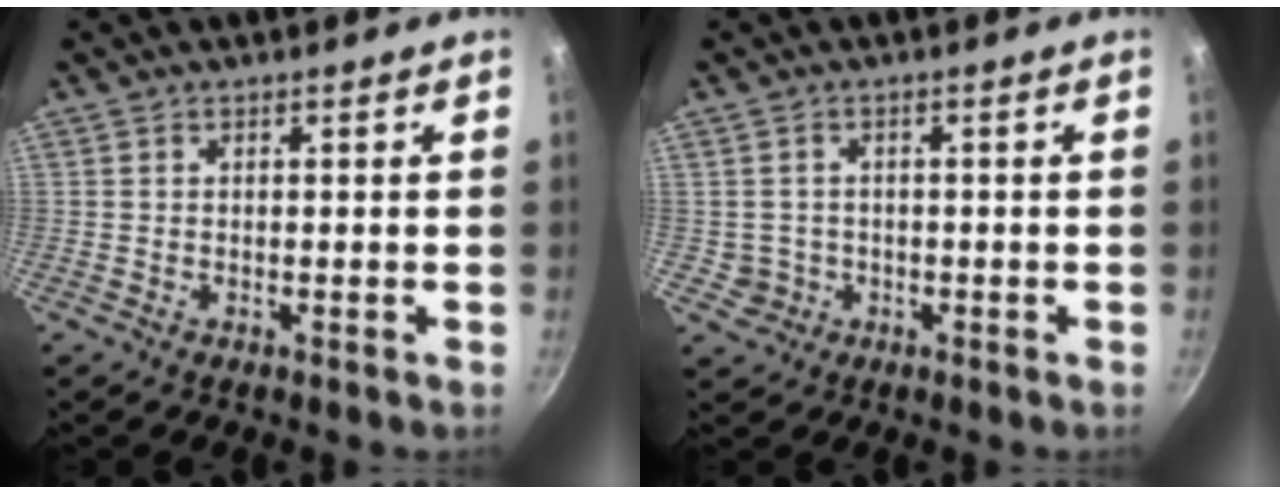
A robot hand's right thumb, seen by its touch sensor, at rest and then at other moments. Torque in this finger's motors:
{"motor_torque": [-0.93, 0.09, 0.16, -0.07, 0.02]}